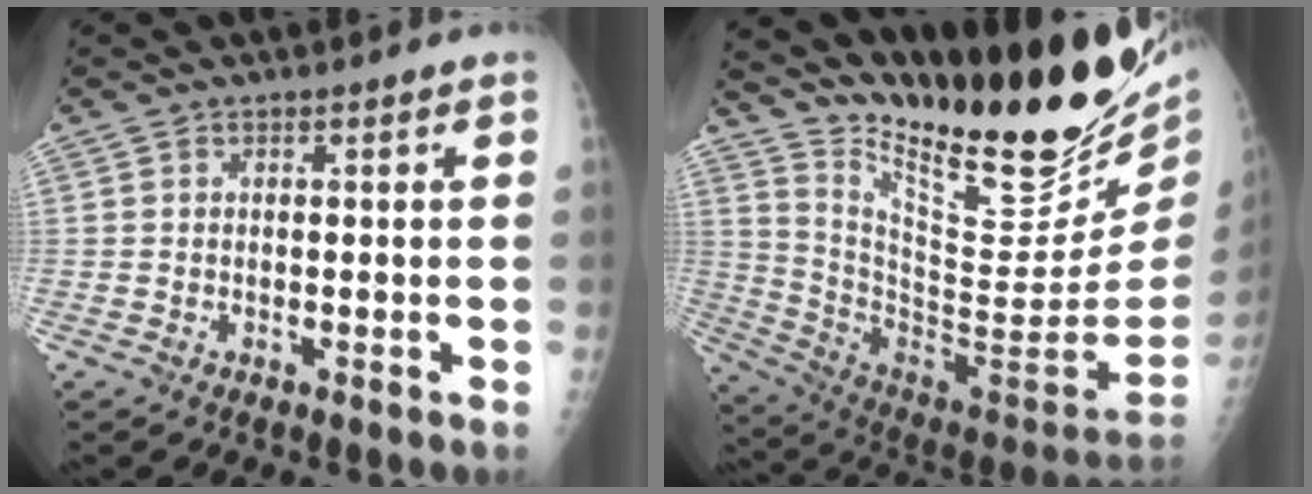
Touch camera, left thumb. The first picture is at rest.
{"total": 31.5, "force": [24.0, 7.2, 19.1], "torque": [-0.275, -0.152, 0.369]}